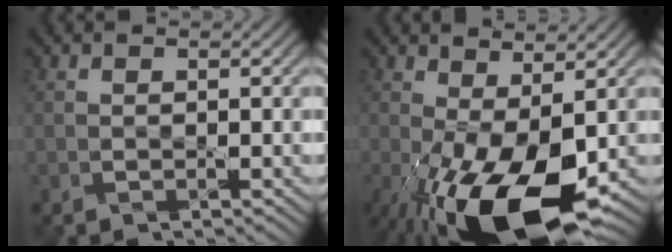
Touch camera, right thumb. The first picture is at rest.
{"total": 12.8, "force": [-4.1, 5.2, 10.9], "torque": [-0.215, -0.021, -0.065]}